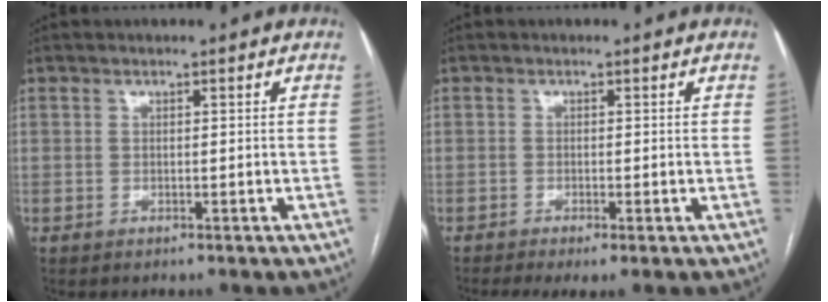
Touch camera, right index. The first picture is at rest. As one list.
[{"total": 3.5, "force": [-2.1, 0.5, 2.7], "torque": [-0.044, -0.011, -0.035]}]